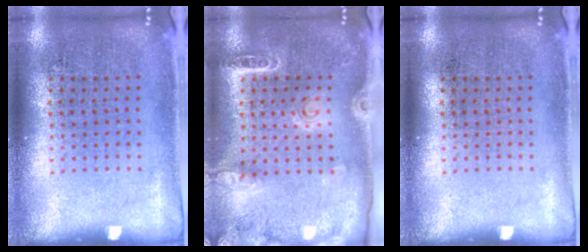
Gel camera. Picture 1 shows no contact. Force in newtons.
{"total": 1.7, "press": 1.7, "slide": 0.1}
{"total": 0.0}